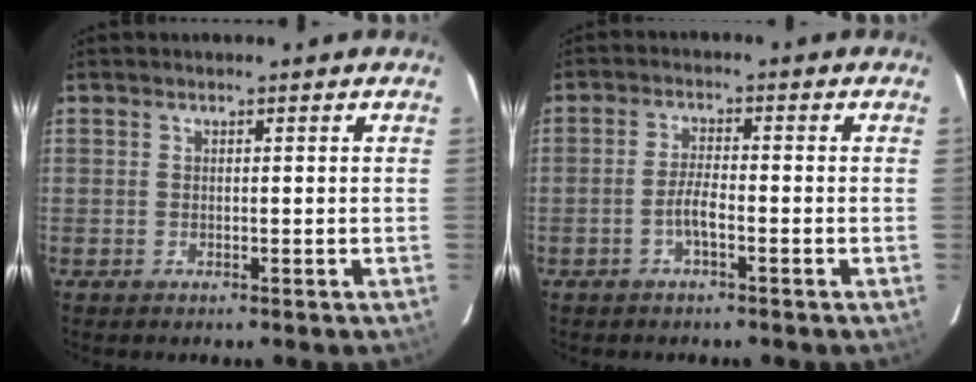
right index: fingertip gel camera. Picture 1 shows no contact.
{"total": 3.1, "force": [-1.6, 0.6, 2.6], "torque": [-0.057, 0.004, -0.032]}